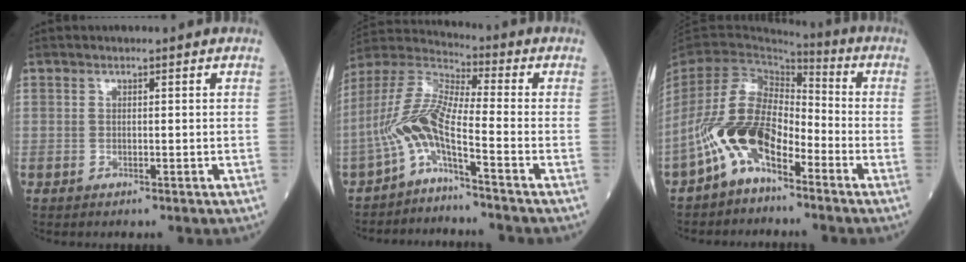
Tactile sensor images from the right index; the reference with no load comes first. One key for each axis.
{"total": 8.4, "fx": -4.4, "fy": 0.4, "fz": 7.2, "tx": -0.167, "ty": 0.017, "tz": -0.093}
{"total": 11.4, "fx": -5.8, "fy": 5.4, "fz": 8.2, "tx": -0.183, "ty": 0.011, "tz": -0.114}